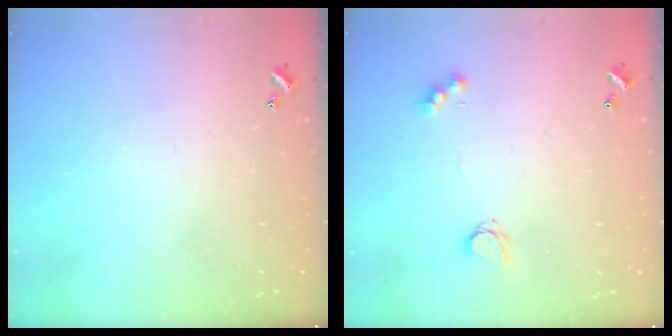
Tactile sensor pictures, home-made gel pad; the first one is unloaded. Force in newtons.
{"total": 3.6, "press": 3.5, "slide": 0.6}